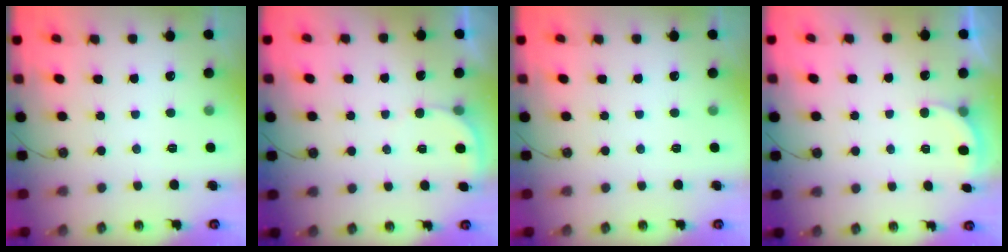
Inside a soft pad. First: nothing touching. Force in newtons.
{"total": 2.9, "press": 2.9, "slide": 0.2}
{"total": 0.0}
{"total": 2.8, "press": 2.6, "slide": 1.0}